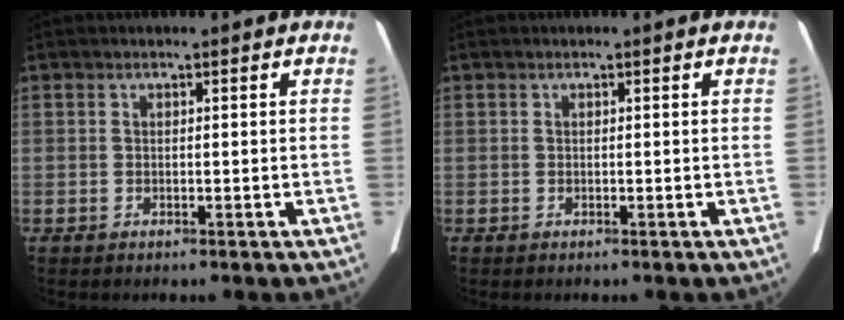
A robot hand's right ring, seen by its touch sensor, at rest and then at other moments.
{"total": 0.0}